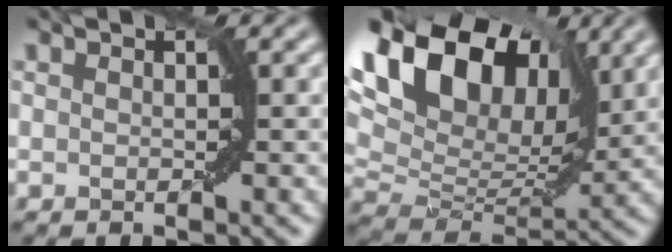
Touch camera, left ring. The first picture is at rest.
{"total": 14.3, "force": [6.9, 8.1, 9.7], "torque": [-0.184, 0.038, 0.114]}